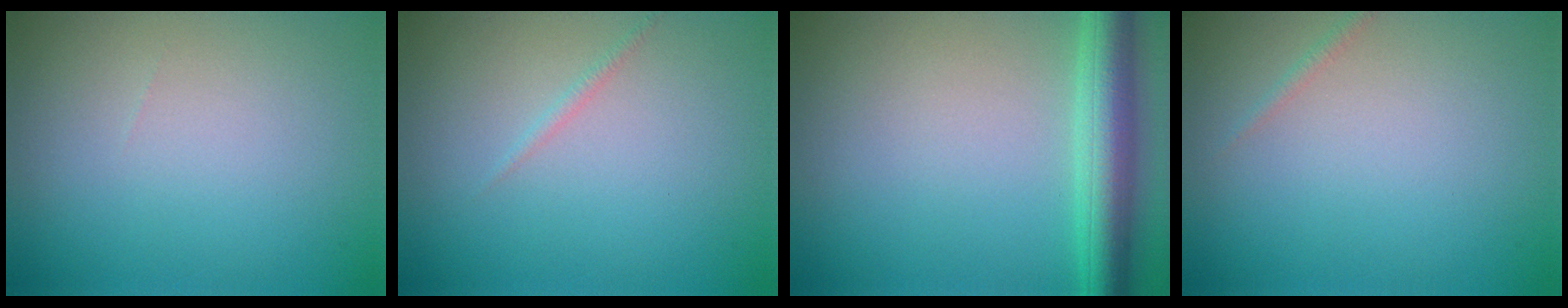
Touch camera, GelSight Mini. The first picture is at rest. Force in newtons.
{"total": 0.6, "press": 0.6, "slide": 0.0}
{"total": 5.1, "press": 5.1, "slide": 0.3}
{"total": 0.6, "press": 0.6, "slide": 0.0}